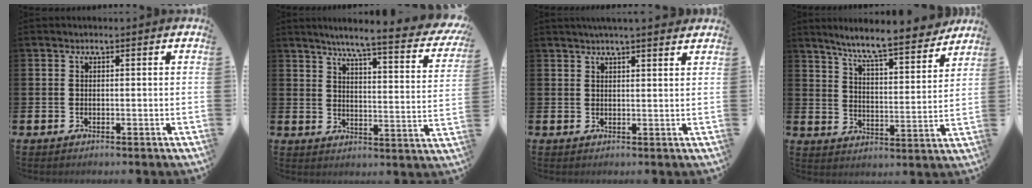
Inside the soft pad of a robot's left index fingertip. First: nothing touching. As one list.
[{"total": 5.9, "force": [5.0, -0.1, 3.0], "torque": [-0.065, -0.048, 0.074]}, {"total": 3.1, "force": [3.0, -0.3, 0.8], "torque": [-0.013, -0.012, 0.053]}, {"total": 8.4, "force": [7.8, 0.2, 3.0], "torque": [-0.084, -0.054, 0.133]}]